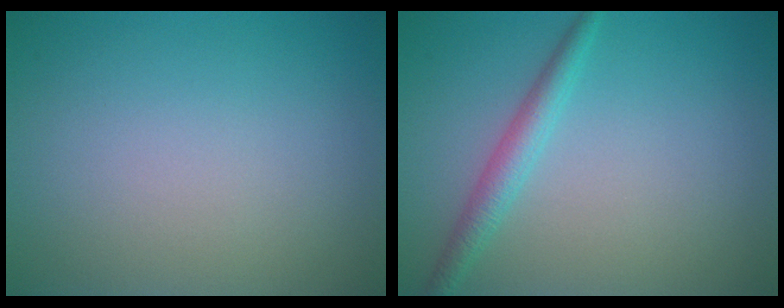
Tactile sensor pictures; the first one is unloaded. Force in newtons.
{"total": 2.3, "press": 2.3, "slide": 0.1}